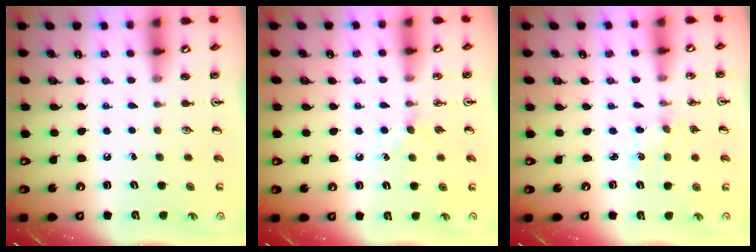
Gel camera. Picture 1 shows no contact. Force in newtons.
{"total": 3.9, "press": 3.9, "slide": 0.5}
{"total": 1.5, "press": 1.5, "slide": 0.2}